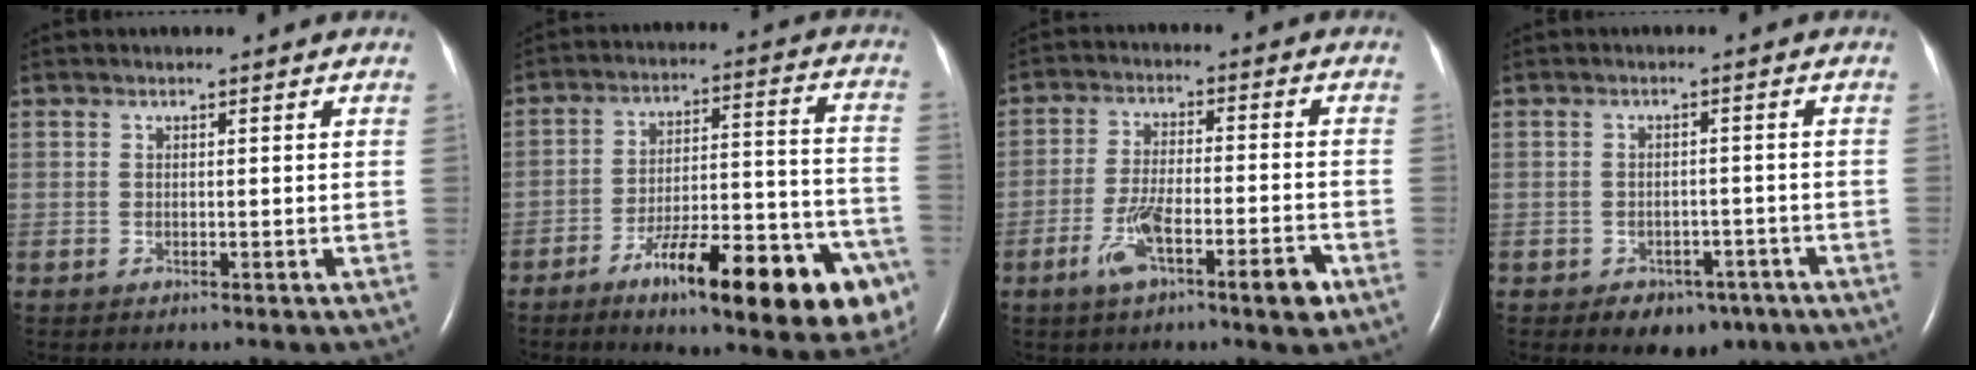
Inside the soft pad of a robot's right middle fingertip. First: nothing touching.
{"total": 22.3, "force": [-12.3, 4.8, 18.0], "torque": [-0.173, 0.031, -0.172]}
{"total": 9.2, "force": [-4.7, 1.5, 7.7], "torque": [-0.143, -0.002, -0.077]}
{"total": 5.0, "force": [-3.1, 3.3, 2.1], "torque": [-0.027, 0.008, -0.033]}